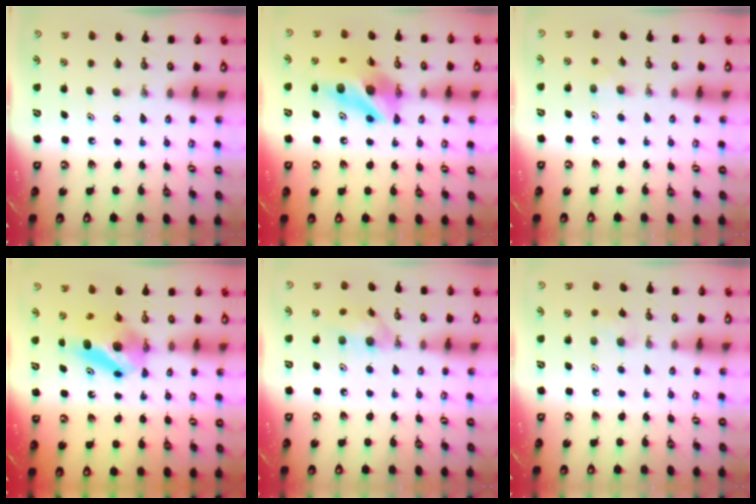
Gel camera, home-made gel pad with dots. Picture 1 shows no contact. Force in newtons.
{"total": 13.0, "press": 12.9, "slide": 1.3}
{"total": 5.3, "press": 4.8, "slide": 2.4}
{"total": 8.5, "press": 5.7, "slide": 6.3}
{"total": 9.6, "press": 9.6, "slide": 0.4}
{"total": 6.4, "press": 6.3, "slide": 0.8}